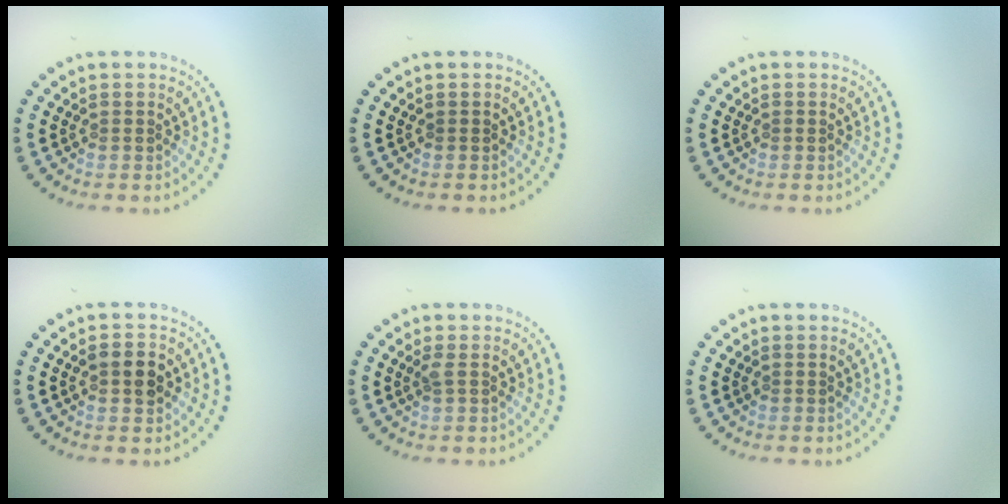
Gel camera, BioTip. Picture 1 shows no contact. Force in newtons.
{"total": 0.0}
{"total": 0.0}
{"total": 2.7, "press": 2.7, "slide": 0.2}
{"total": 0.6, "press": 0.5, "slide": 0.3}
{"total": 0.0}